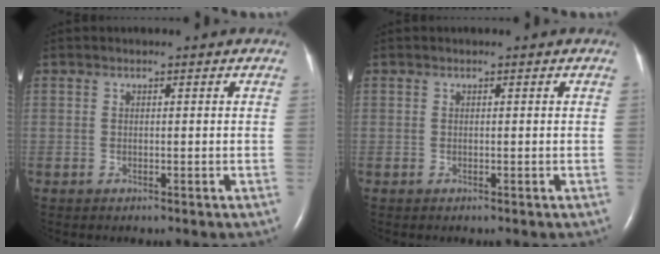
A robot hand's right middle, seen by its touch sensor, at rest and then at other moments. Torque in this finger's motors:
{"motor_torque": [0.09, -0.10, 0.00, 0.00]}